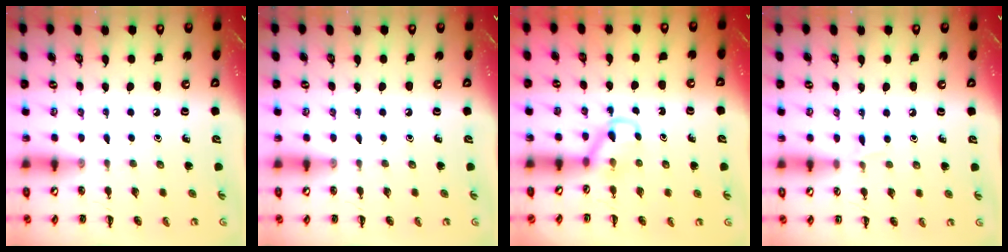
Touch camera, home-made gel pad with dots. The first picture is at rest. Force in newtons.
{"total": 0.0}
{"total": 3.4, "press": 3.2, "slide": 1.2}
{"total": 3.4, "press": 3.2, "slide": 1.1}